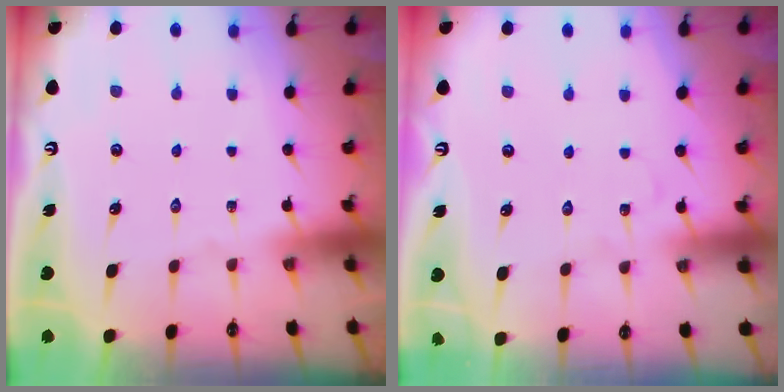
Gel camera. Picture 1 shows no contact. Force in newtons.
{"total": 4.7, "press": 4.6, "slide": 0.6}